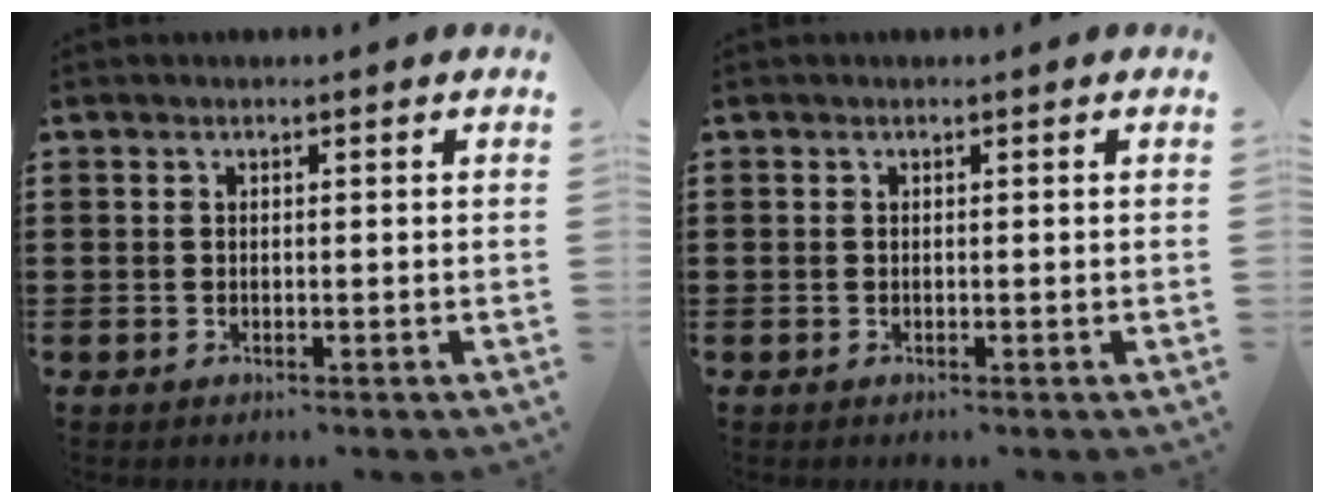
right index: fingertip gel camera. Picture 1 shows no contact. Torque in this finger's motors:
{"motor_torque": [0.00, 0.00, 0.00, 0.00]}